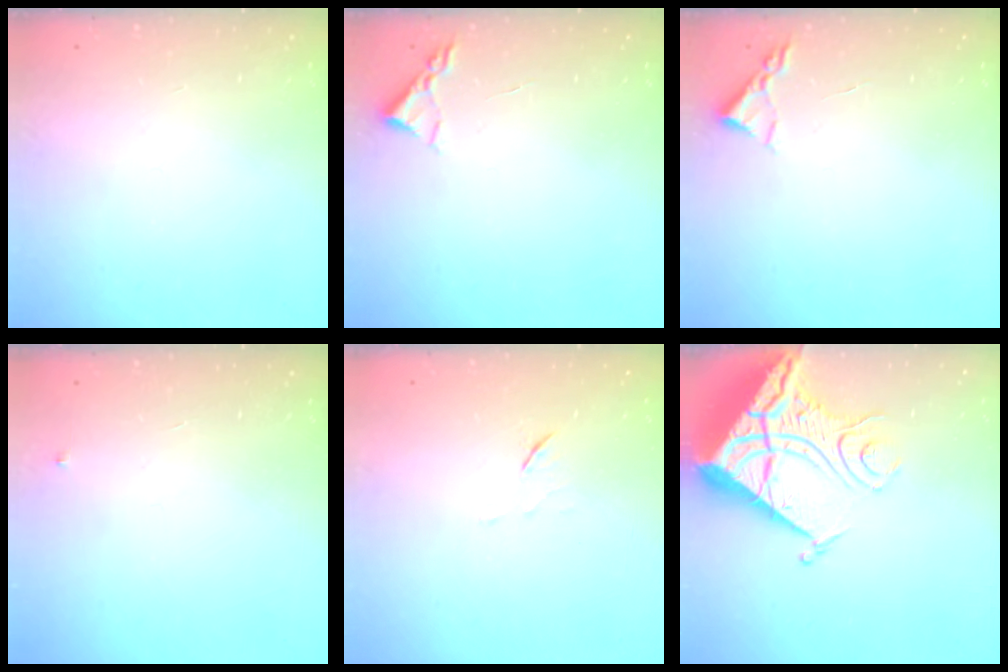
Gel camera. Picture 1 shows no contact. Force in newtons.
{"total": 2.2, "press": 2.2, "slide": 0.3}
{"total": 2.2, "press": 2.2, "slide": 0.3}
{"total": 3.0, "press": 2.9, "slide": 0.4}
{"total": 5.4, "press": 5.2, "slide": 1.2}
{"total": 16.7, "press": 16.6, "slide": 2.2}